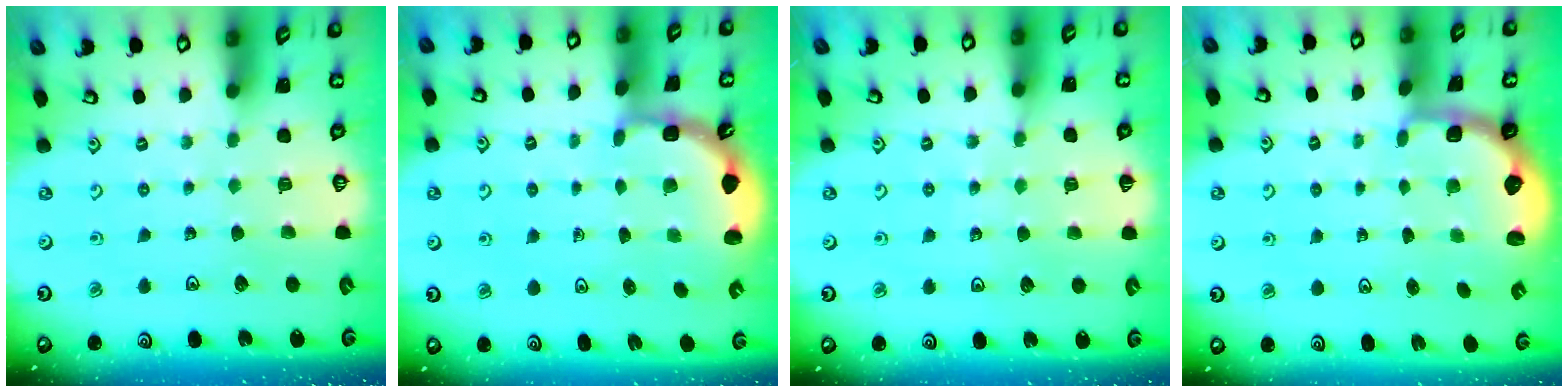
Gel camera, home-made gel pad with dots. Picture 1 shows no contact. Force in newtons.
{"total": 2.0, "press": 1.8, "slide": 0.8}
{"total": 4.0, "press": 3.9, "slide": 0.9}
{"total": 2.3, "press": 1.7, "slide": 1.5}